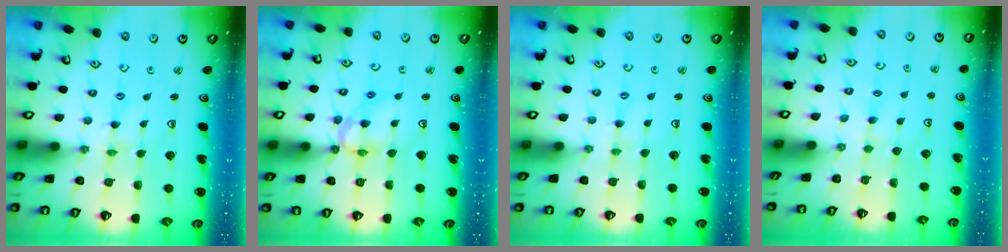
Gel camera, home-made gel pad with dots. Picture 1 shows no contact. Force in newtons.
{"total": 10.8, "press": 10.7, "slide": 1.2}
{"total": 2.6, "press": 2.6, "slide": 0.4}
{"total": 2.3, "press": 2.2, "slide": 0.5}